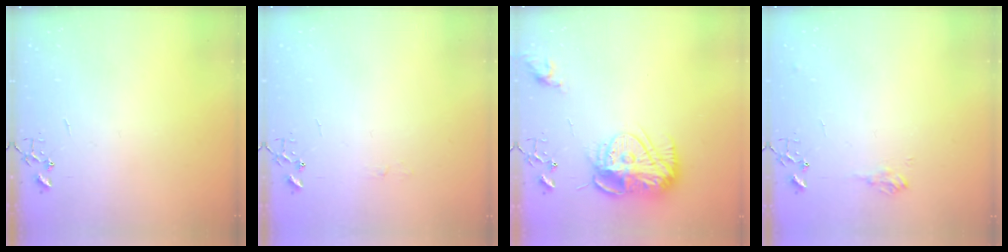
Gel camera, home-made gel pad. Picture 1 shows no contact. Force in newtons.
{"total": 3.6, "press": 3.6, "slide": 0.4}
{"total": 15.7, "press": 15.7, "slide": 1.0}
{"total": 8.5, "press": 8.4, "slide": 0.8}